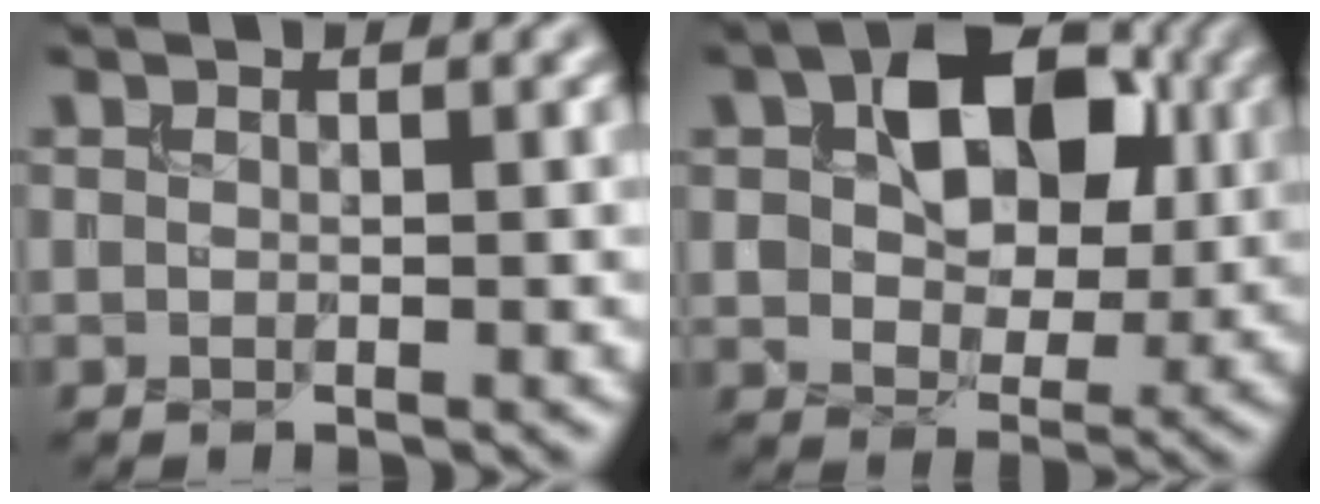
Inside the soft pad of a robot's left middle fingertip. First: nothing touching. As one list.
[{"total": 9.4, "force": [2.0, 6.2, 6.8], "torque": [-0.104, 0.006, 0.029]}]